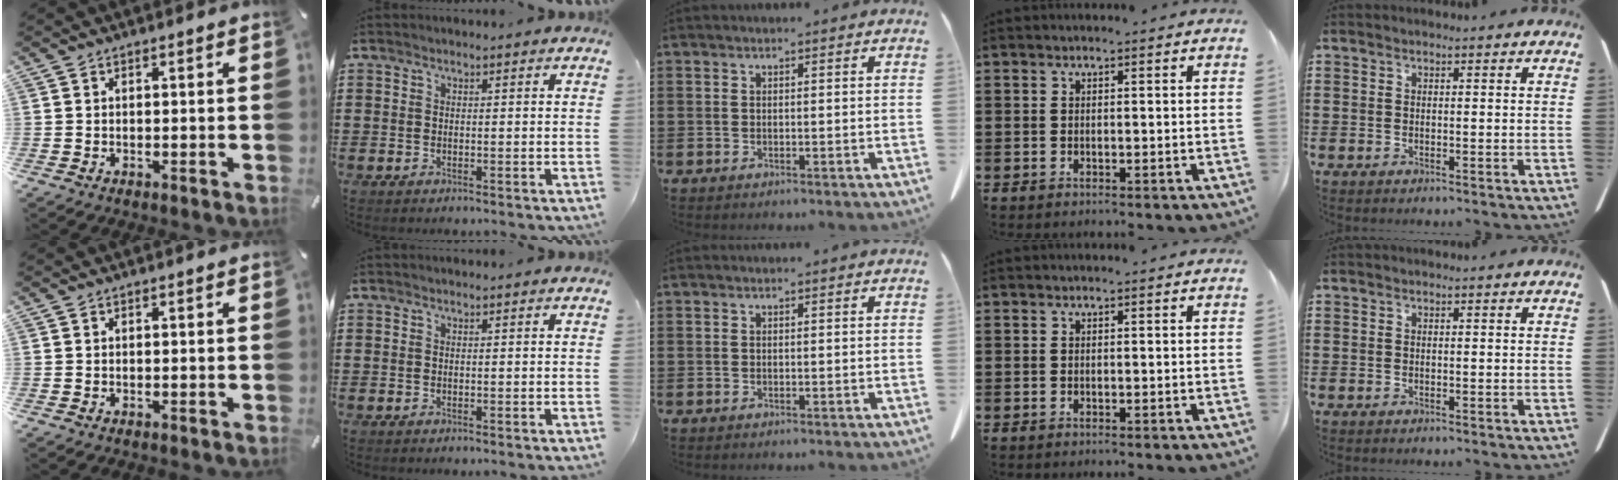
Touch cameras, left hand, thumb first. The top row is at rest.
{}